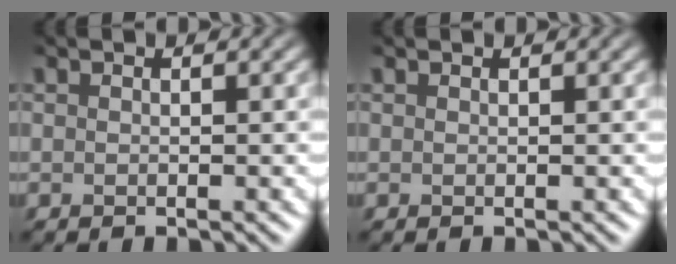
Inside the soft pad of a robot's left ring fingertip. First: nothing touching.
{"total": 0.0}